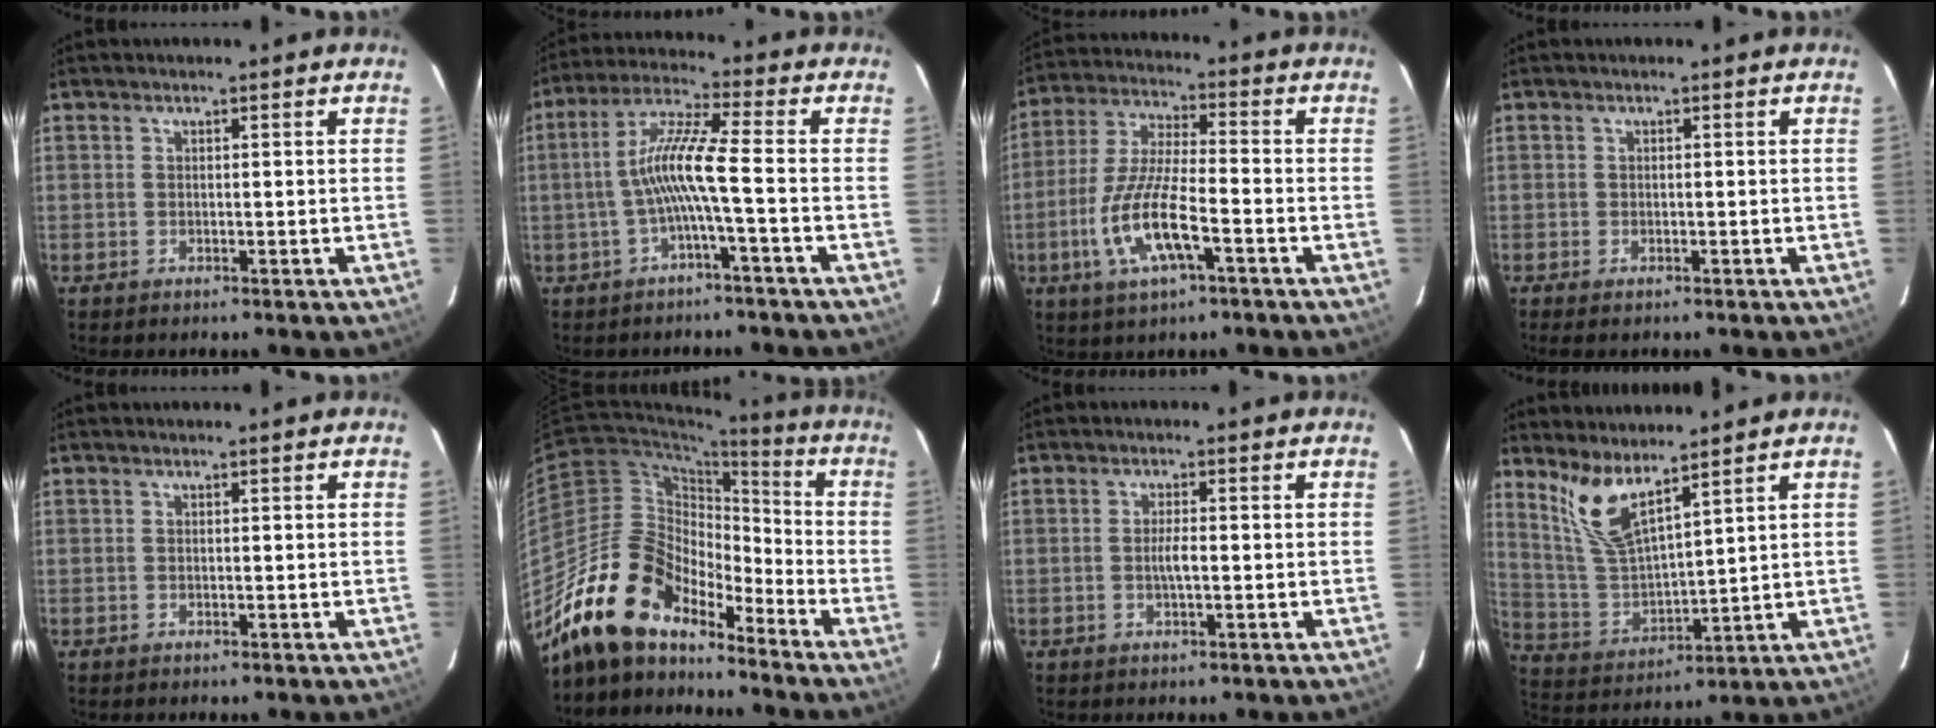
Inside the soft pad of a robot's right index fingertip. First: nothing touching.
{"total": 8.4, "force": [-2.2, -0.6, 8.1], "torque": [-0.176, 0.013, -0.040]}
{"total": 13.2, "force": [-5.2, 3.2, 11.7], "torque": [-0.247, -0.009, -0.098]}
{"total": 1.4, "force": [-1.0, 0.5, 0.8], "torque": [-0.016, -0.004, -0.018]}
{"total": 0.0}
{"total": 17.7, "force": [-14.3, 7.3, 7.4], "torque": [-0.143, 0.011, -0.265]}
{"total": 2.4, "force": [-0.4, 0.3, 2.3], "torque": [-0.044, 0.000, -0.009]}
{"total": 9.4, "force": [6.9, 2.2, 5.9], "torque": [-0.123, -0.009, 0.152]}